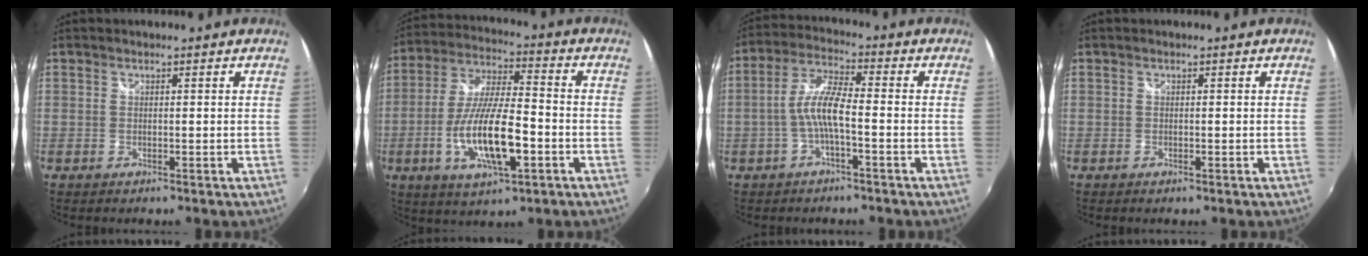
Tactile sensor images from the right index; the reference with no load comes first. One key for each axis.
{"total": 15.5, "fx": -4.9, "fy": 4.5, "fz": 14.0, "tx": -0.286, "ty": -0.013, "tz": -0.087}
{"total": 6.8, "fx": -2.0, "fy": 1.2, "fz": 6.4, "tx": -0.140, "ty": 0.013, "tz": -0.038}
{"total": 0.0}